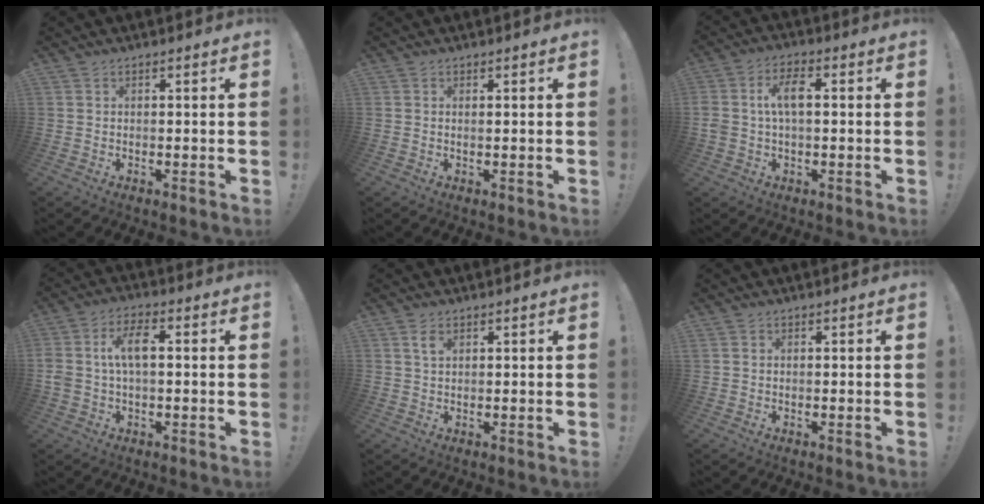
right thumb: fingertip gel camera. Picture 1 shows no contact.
{"total": 0.7, "force": [0.6, -0.2, 0.4], "torque": [0.008, -0.006, 0.008]}
{"total": 7.4, "force": [0.7, 3.8, 6.3], "torque": [-0.116, 0.014, 0.011]}
{"total": 8.1, "force": [0.8, 4.1, 7.0], "torque": [-0.127, 0.012, 0.013]}
{"total": 2.8, "force": [1.5, 1.4, 1.9], "torque": [-0.032, -0.002, 0.025]}
{"total": 0.7, "force": [0.2, 0.7, 0.2], "torque": [-0.008, 0.006, 0.005]}